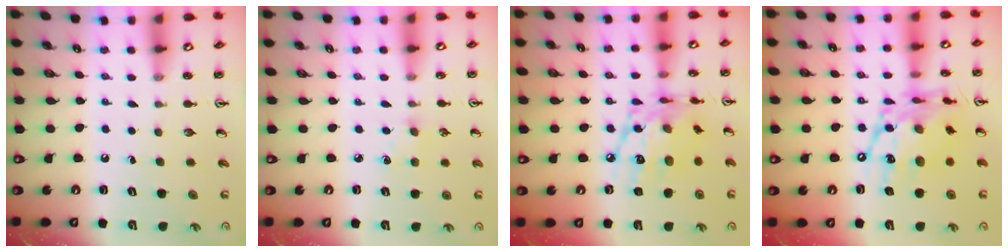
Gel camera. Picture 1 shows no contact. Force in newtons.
{"total": 3.3, "press": 3.3, "slide": 0.4}
{"total": 14.9, "press": 14.9, "slide": 0.9}
{"total": 16.0, "press": 16.0, "slide": 1.0}